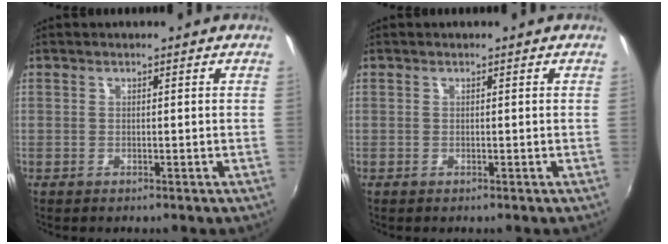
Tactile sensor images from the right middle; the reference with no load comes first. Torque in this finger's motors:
{"motor_torque": [-0.15, -0.02, -0.01, 0.01]}